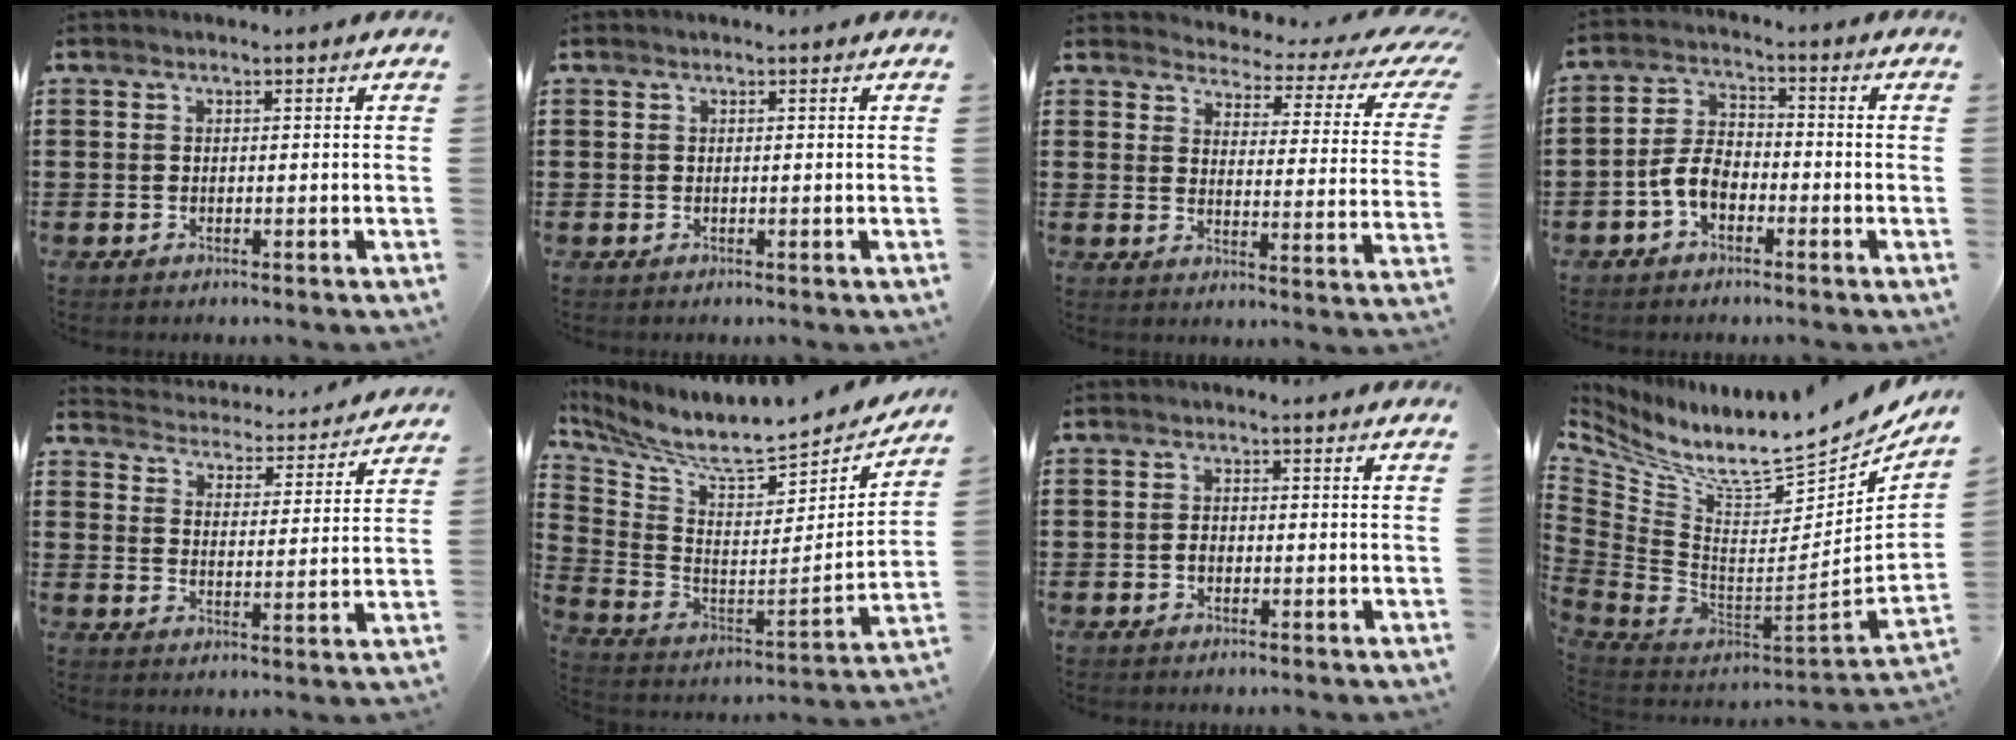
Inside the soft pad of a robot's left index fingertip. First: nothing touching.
{"total": 0.0}
{"total": 3.4, "force": [2.9, 1.0, 1.4], "torque": [-0.041, -0.027, 0.041]}
{"total": 5.4, "force": [-2.5, 3.0, 3.7], "torque": [-0.092, 0.004, -0.054]}
{"total": 3.9, "force": [3.9, 0.1, -0.3], "torque": [-0.021, -0.037, 0.061]}
{"total": 7.2, "force": [6.2, 0.8, 3.5], "torque": [-0.094, -0.068, 0.096]}
{"total": 1.4, "force": [-0.3, 0.9, 1.0], "torque": [-0.022, 0.002, -0.005]}
{"total": 10.7, "force": [8.3, 1.6, 6.6], "torque": [-0.132, -0.089, 0.132]}